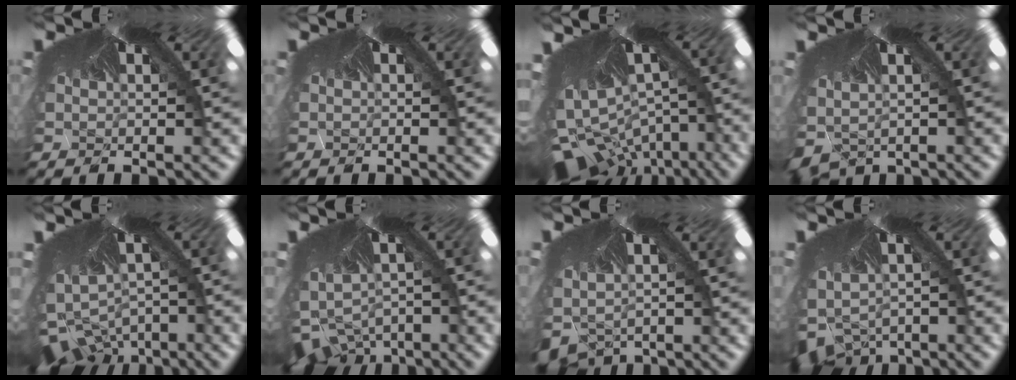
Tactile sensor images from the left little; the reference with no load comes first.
{"total": 0.0}
{"total": 7.9, "force": [-7.7, 1.6, 0.5], "torque": [-0.018, -0.095, -0.083]}
{"total": 3.9, "force": [-3.8, -0.3, -1.0], "torque": [-0.008, -0.048, -0.030]}
{"total": 7.6, "force": [-7.5, 1.2, -0.2], "torque": [0.015, -0.084, -0.086]}
{"total": 7.6, "force": [-7.6, 0.7, -0.8], "torque": [0.016, -0.094, -0.084]}
{"total": 5.7, "force": [-5.5, -0.3, -1.5], "torque": [0.000, -0.064, -0.058]}
{"total": 7.1, "force": [-7.0, 0.2, -1.3], "torque": [-0.001, -0.088, -0.079]}